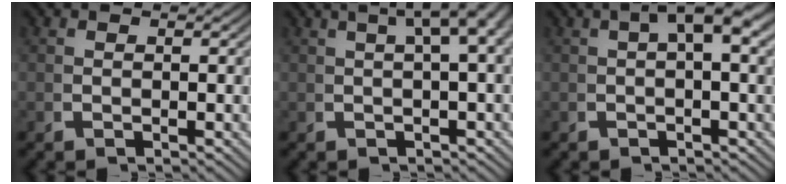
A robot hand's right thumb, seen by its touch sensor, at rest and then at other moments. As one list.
[{"total": 6.6, "force": [2.9, 2.2, 5.5], "torque": [-0.057, 0.037, 0.031]}, {"total": 4.9, "force": [1.6, 1.5, 4.3], "torque": [-0.056, 0.022, 0.017]}]